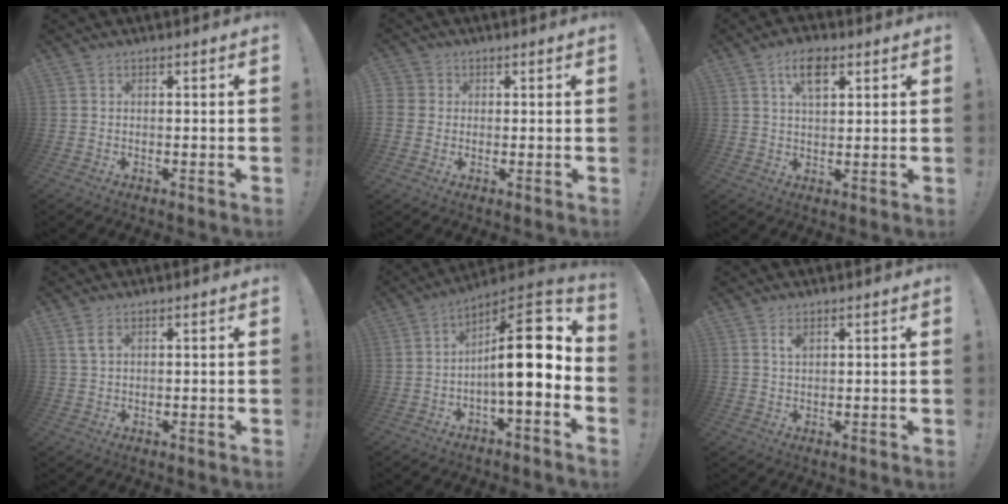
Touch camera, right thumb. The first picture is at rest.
{"total": 5.5, "force": [0.8, 5.4, 0.9], "torque": [-0.022, 0.001, 0.017]}
{"total": 7.8, "force": [3.5, 4.2, 5.5], "torque": [-0.092, 0.000, 0.062]}
{"total": 3.0, "force": [1.3, 1.4, 2.3], "torque": [-0.040, -0.001, 0.024]}
{"total": 16.8, "force": [0.3, 5.2, 15.9], "torque": [-0.225, 0.002, 0.004]}
{"total": 2.2, "force": [1.1, 0.9, 1.6], "torque": [-0.026, -0.002, 0.017]}